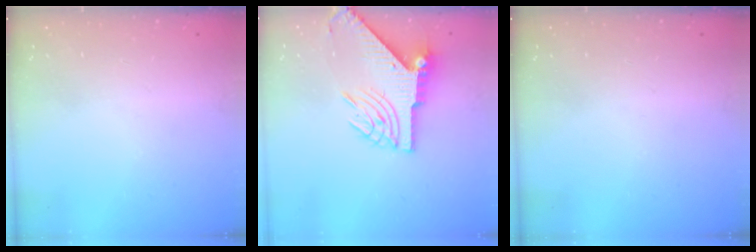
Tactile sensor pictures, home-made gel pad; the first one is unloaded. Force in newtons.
{"total": 9.8, "press": 9.7, "slide": 1.3}
{"total": 0.0}